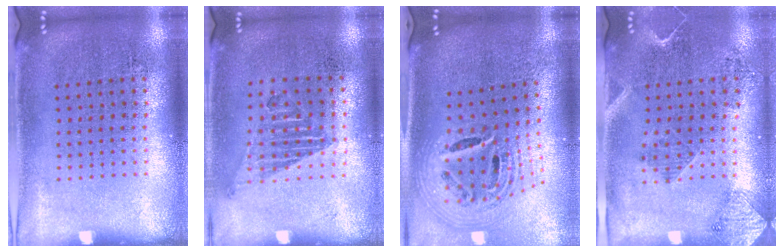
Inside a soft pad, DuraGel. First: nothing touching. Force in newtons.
{"total": 1.0, "press": 0.9, "slide": 0.4}
{"total": 2.8, "press": 1.9, "slide": 2.0}
{"total": 2.0, "press": 1.7, "slide": 1.1}